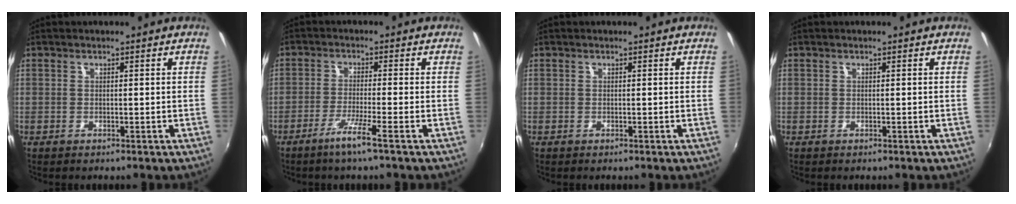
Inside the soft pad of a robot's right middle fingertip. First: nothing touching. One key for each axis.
{"total": 4.7, "fx": -3.0, "fy": -1.0, "fz": 3.5, "tx": -0.081, "ty": -0.009, "tz": -0.059}
{"total": 0.0}
{"total": 0.0}